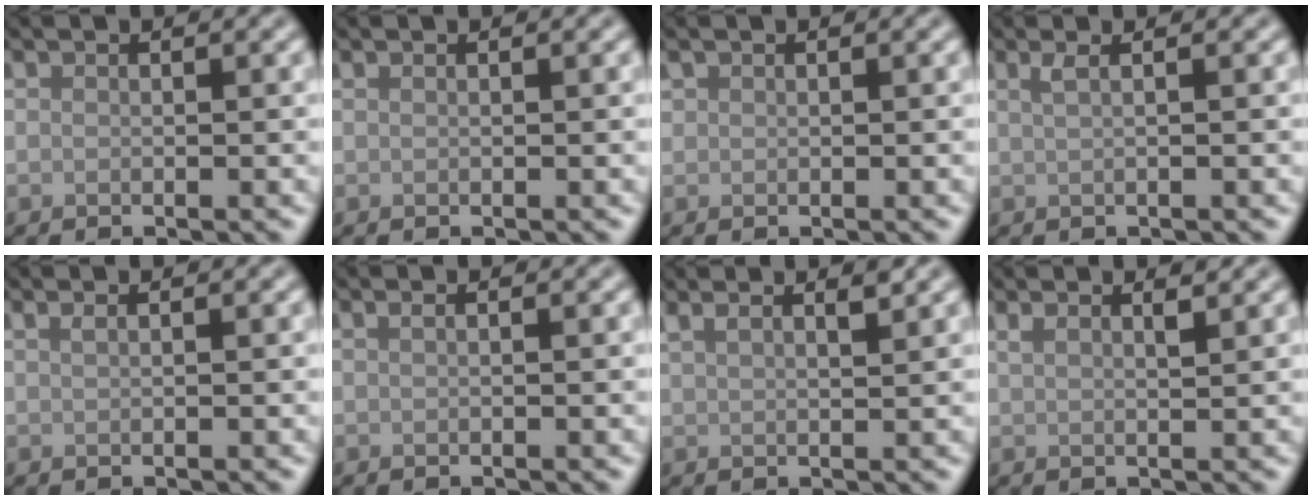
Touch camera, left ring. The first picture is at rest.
{"total": 0.0}
{"total": 1.0, "force": [0.6, 0.7, 0.2], "torque": [-0.004, 0.002, 0.015]}
{"total": 1.6, "force": [0.6, 0.7, 1.3], "torque": [-0.018, 0.001, 0.002]}
{"total": 1.1, "force": [0.6, 0.5, 0.7], "torque": [-0.008, -0.001, 0.004]}
{"total": 0.7, "force": [0.3, 0.3, 0.6], "torque": [-0.007, 0.002, 0.001]}
{"total": 3.4, "force": [2.4, 1.1, 2.2], "torque": [-0.010, 0.015, 0.013]}
{"total": 2.1, "force": [1.4, 0.7, 1.4], "torque": [-0.011, 0.002, 0.014]}